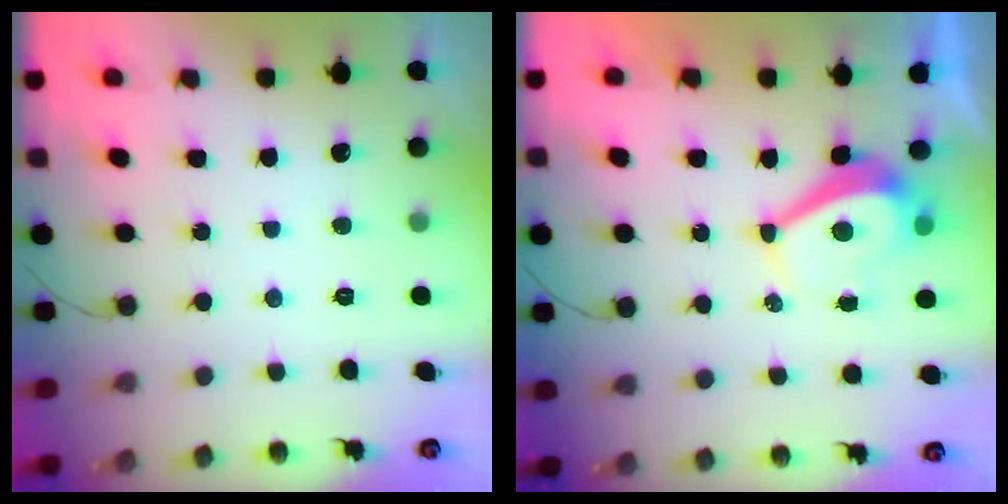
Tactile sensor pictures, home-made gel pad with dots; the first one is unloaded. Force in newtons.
{"total": 4.0, "press": 4.0, "slide": 0.5}